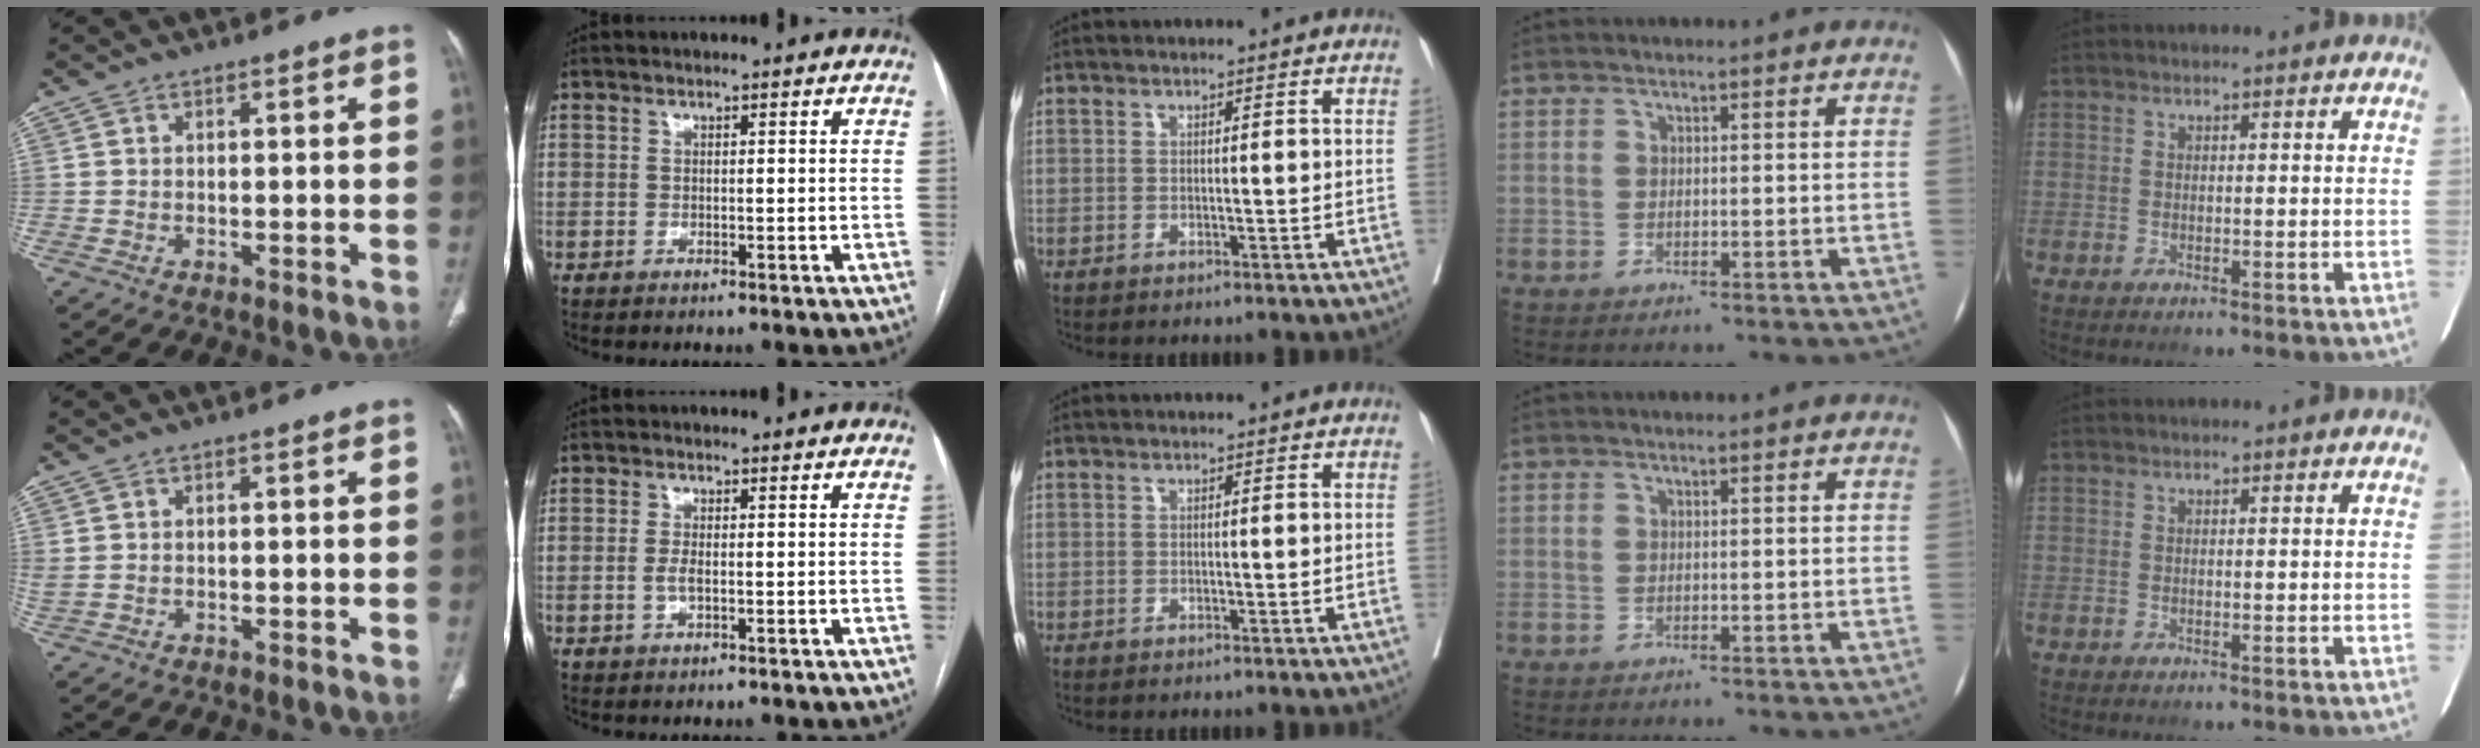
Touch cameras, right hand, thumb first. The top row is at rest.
{"thumb": {"total": 1.0, "force": [0.4, 0.6, 0.7], "torque": [-0.027, 0.002, 0.013]}, "index": {"total": 1.5, "force": [-0.3, 0.4, 1.4], "torque": [-0.029, 0.000, -0.007]}}